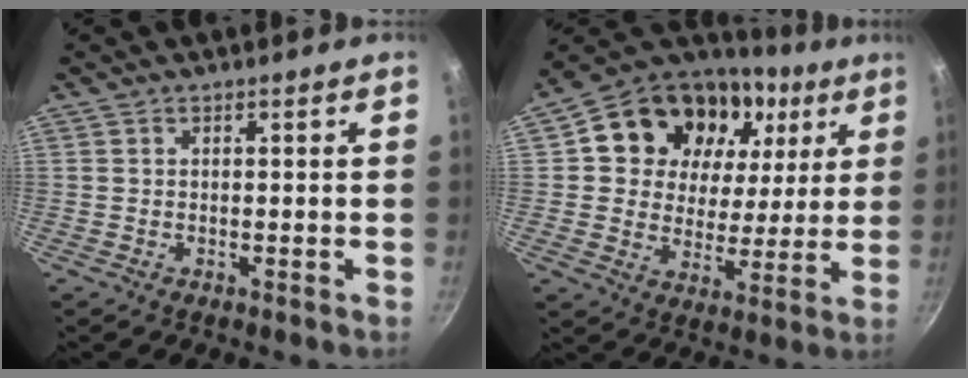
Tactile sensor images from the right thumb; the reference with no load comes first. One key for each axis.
{"total": 22.2, "fx": 8.7, "fy": 16.7, "fz": 11.8, "tx": -0.188, "ty": -0.002, "tz": 0.145}